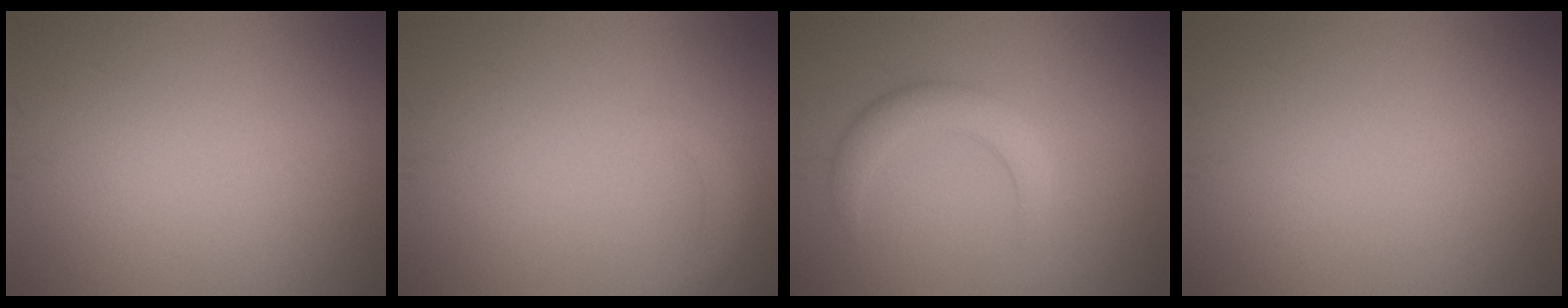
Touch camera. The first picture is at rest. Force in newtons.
{"total": 1.5, "press": 1.4, "slide": 0.2}
{"total": 3.0, "press": 2.9, "slide": 0.2}
{"total": 0.0}